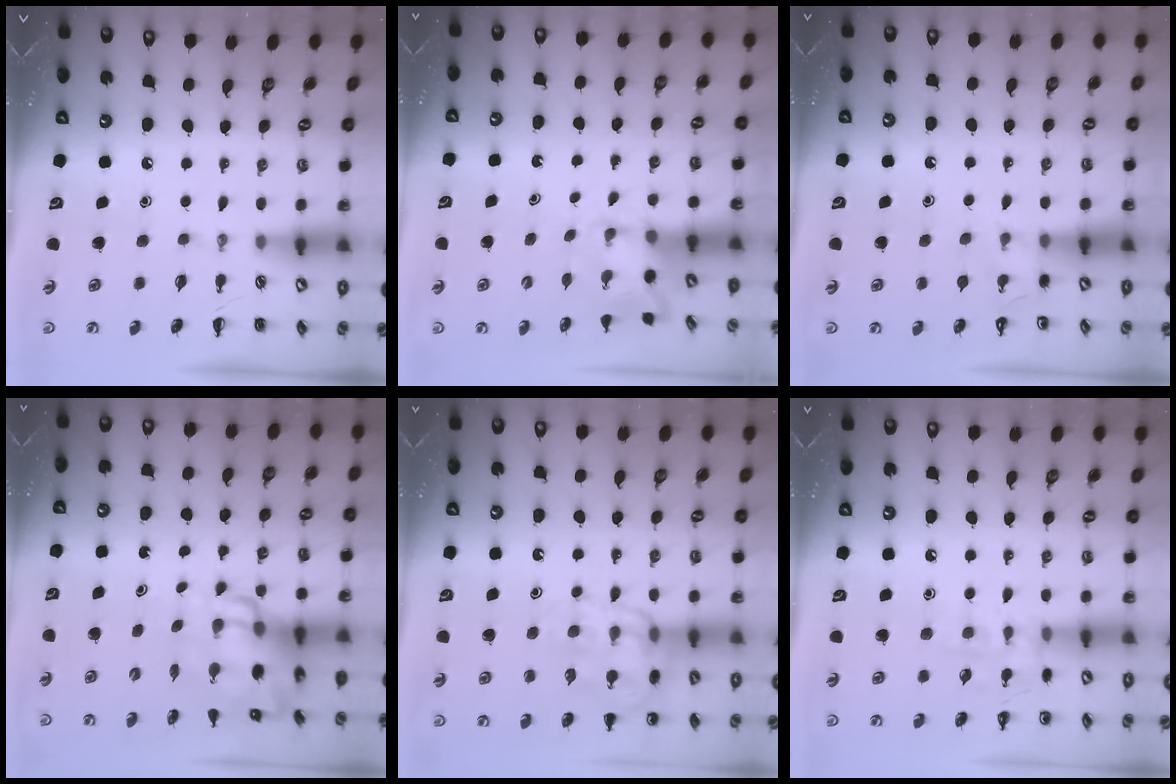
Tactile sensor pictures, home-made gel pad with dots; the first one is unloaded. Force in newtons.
{"total": 2.6, "press": 2.4, "slide": 1.1}
{"total": 3.7, "press": 3.4, "slide": 1.4}
{"total": 9.3, "press": 9.0, "slide": 2.4}
{"total": 14.5, "press": 14.3, "slide": 1.9}
{"total": 8.1, "press": 8.0, "slide": 1.3}